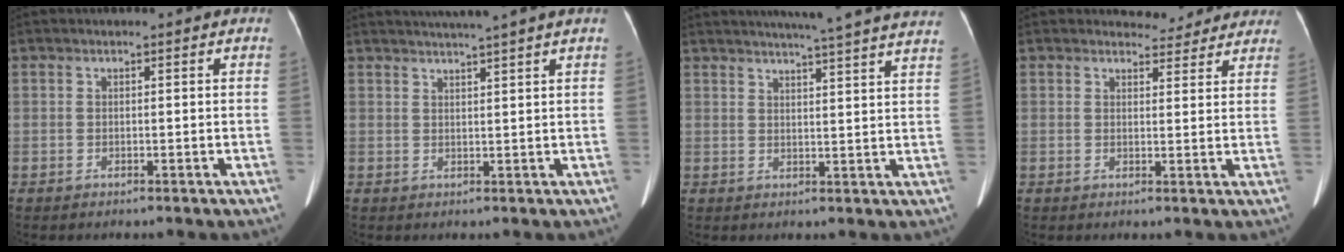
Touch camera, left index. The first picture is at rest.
{"total": 4.6, "force": [4.1, -1.1, 1.8], "torque": [-0.022, 0.011, 0.058]}
{"total": 20.6, "force": [18.5, -0.4, 8.9], "torque": [-0.133, -0.023, 0.220]}
{"total": 6.2, "force": [5.8, 2.2, 0.1], "torque": [0.015, -0.005, 0.050]}